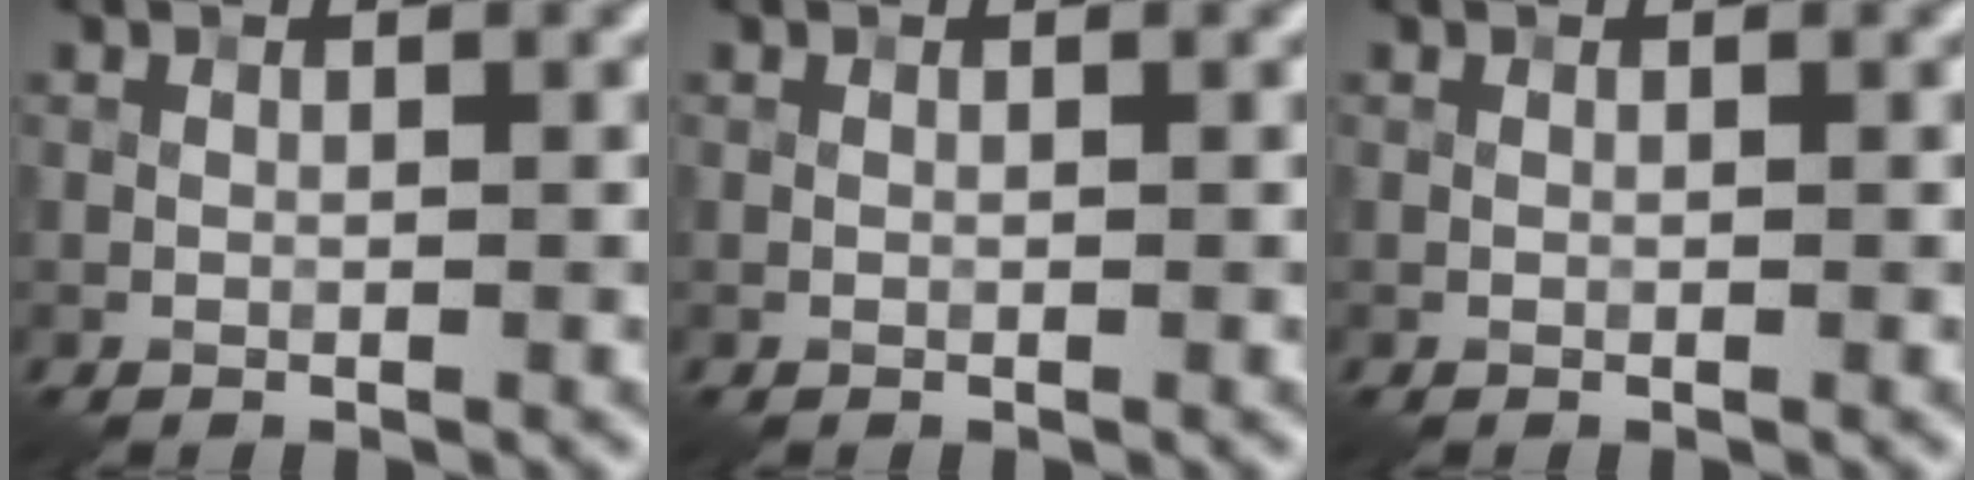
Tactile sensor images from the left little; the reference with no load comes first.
{"total": 0.0}
{"total": 0.0}